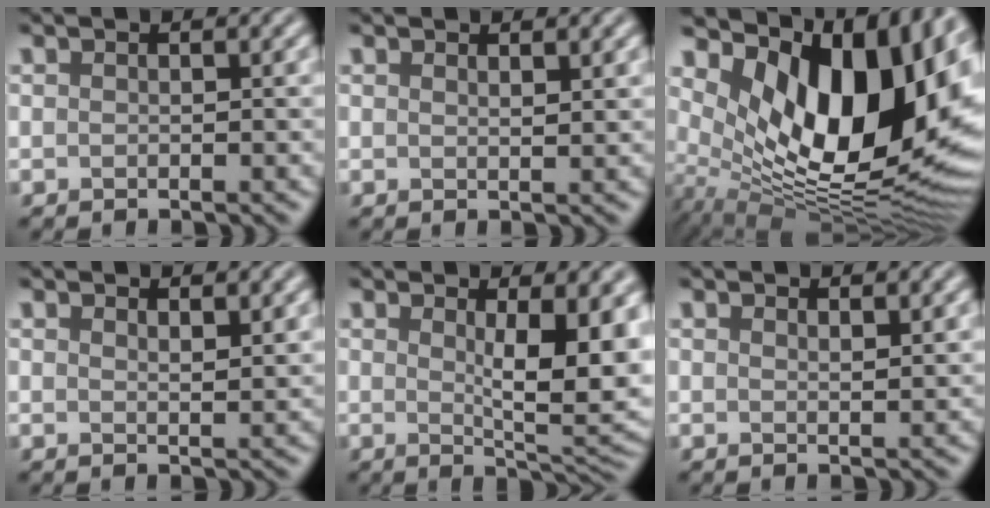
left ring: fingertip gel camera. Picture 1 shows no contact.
{"total": 0.9, "force": [0.8, 0.1, 0.4], "torque": [-0.003, -0.001, 0.014]}
{"total": 14.7, "force": [4.0, 7.2, 12.2], "torque": [-0.173, -0.016, 0.076]}
{"total": 1.6, "force": [1.4, 0.3, 0.8], "torque": [-0.009, -0.001, 0.023]}
{"total": 7.9, "force": [1.6, 2.3, 7.4], "torque": [-0.104, -0.013, 0.033]}
{"total": 1.2, "force": [1.1, 0.2, 0.6], "torque": [-0.005, 0.000, 0.017]}